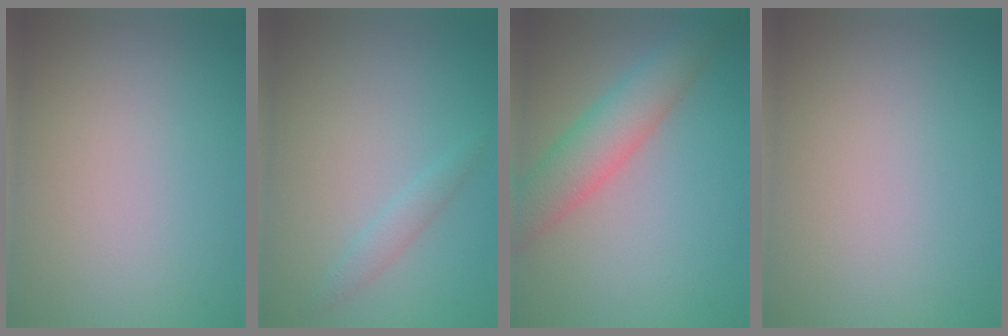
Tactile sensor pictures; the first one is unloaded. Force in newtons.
{"total": 1.3, "press": 1.3, "slide": 0.0}
{"total": 5.3, "press": 5.3, "slide": 0.0}
{"total": 0.0}